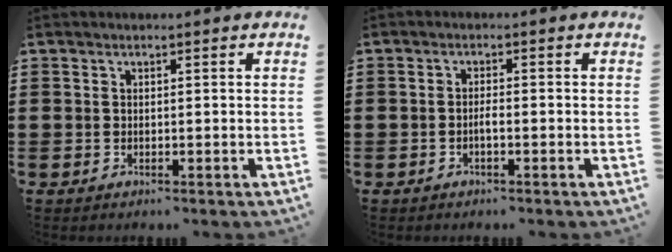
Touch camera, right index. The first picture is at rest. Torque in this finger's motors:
{"motor_torque": [0.00, 0.01, 0.04, 0.03]}